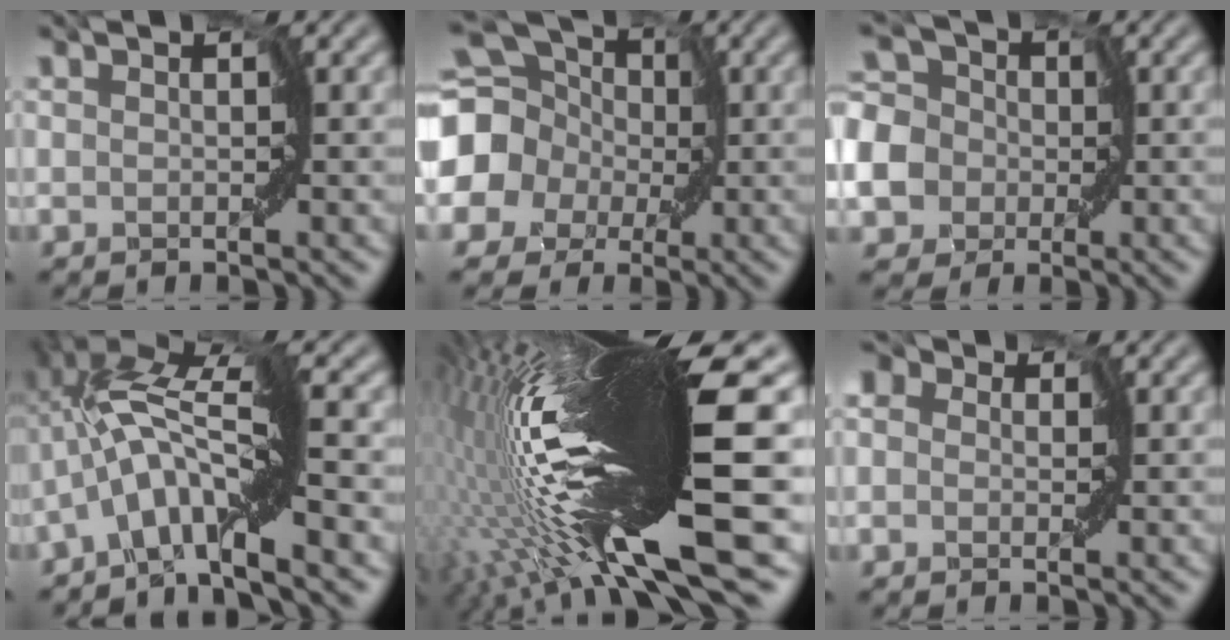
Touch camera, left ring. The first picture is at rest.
{"total": 14.9, "force": [-0.2, 13.5, 6.3], "torque": [-0.149, 0.001, -0.043]}
{"total": 9.4, "force": [-0.6, 7.9, 5.0], "torque": [-0.118, 0.002, -0.037]}
{"total": 8.0, "force": [-2.0, 1.8, 7.6], "torque": [-0.131, 0.020, -0.041]}
{"total": 17.3, "force": [-0.4, 2.7, 17.1], "torque": [-0.293, -0.002, -0.010]}
{"total": 4.8, "force": [1.4, 3.8, 2.5], "torque": [-0.025, 0.021, -0.026]}